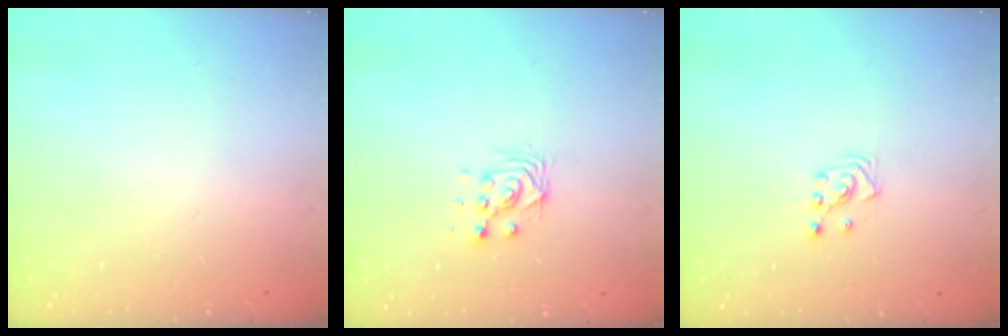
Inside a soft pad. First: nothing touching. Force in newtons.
{"total": 6.2, "press": 6.2, "slide": 0.2}
{"total": 3.2, "press": 3.2, "slide": 0.4}